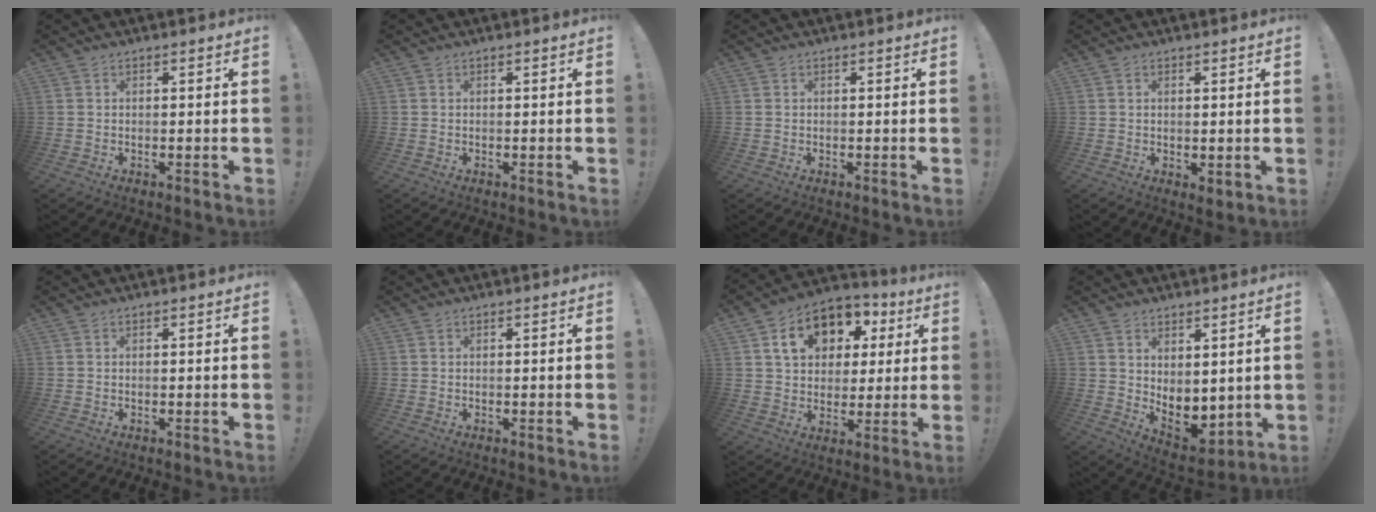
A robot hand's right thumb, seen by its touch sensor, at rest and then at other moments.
{"total": 0.0}
{"total": 0.0}
{"total": 1.5, "force": [0.6, 0.8, 1.1], "torque": [-0.017, 0.000, 0.012]}
{"total": 0.0}
{"total": 0.0}
{"total": 14.6, "force": [5.9, 10.9, 7.8], "torque": [-0.119, -0.016, 0.113]}
{"total": 6.3, "force": [1.8, 4.8, 3.6], "torque": [-0.032, -0.035, 0.046]}